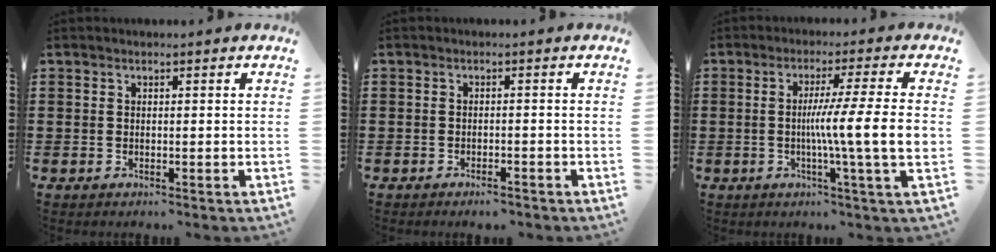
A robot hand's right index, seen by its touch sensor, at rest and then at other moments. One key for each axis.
{"total": 1.3, "fx": -1.2, "fy": 0.1, "fz": 0.5, "tx": -0.014, "ty": 0.000, "tz": -0.023}
{"total": 9.8, "fx": -0.8, "fy": -0.8, "fz": 9.7, "tx": -0.171, "ty": -0.012, "tz": -0.020}